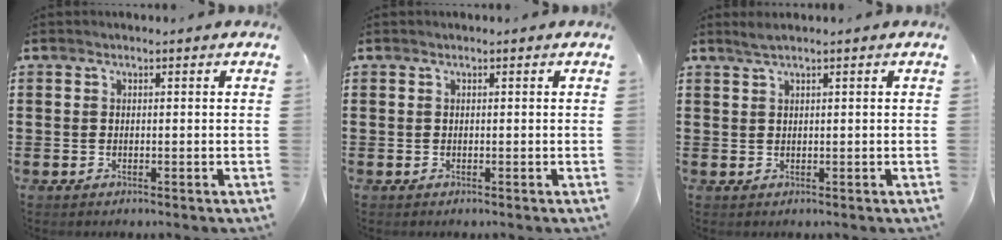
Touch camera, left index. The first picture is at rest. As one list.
[{"total": 0.0}, {"total": 1.3, "force": [0.9, -0.1, 1.0], "torque": [-0.018, 0.000, 0.016]}]